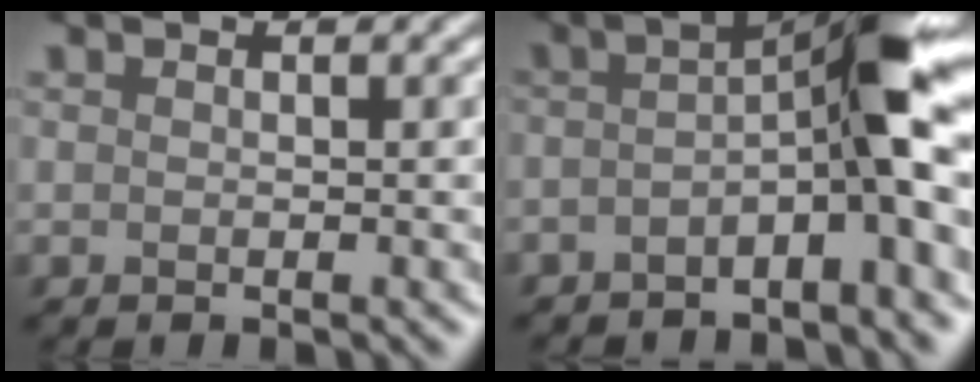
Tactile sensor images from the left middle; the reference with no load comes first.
{"total": 8.0, "force": [-2.0, 1.1, 7.6], "torque": [-0.112, 0.019, -0.043]}